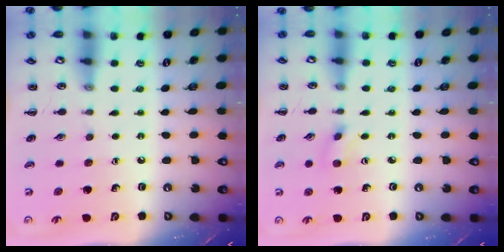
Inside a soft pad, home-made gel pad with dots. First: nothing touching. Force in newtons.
{"total": 1.7, "press": 1.6, "slide": 0.7}